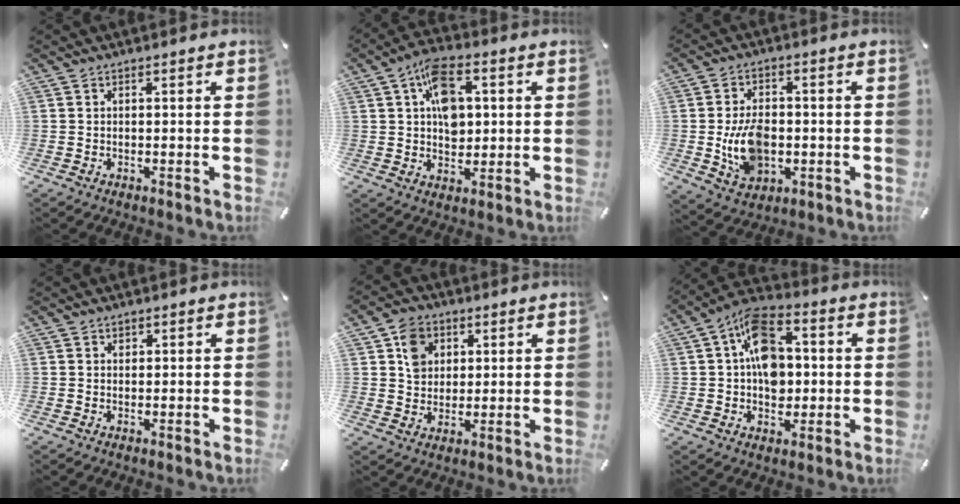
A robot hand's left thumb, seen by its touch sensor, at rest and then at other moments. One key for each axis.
{"total": 9.9, "fx": 2.6, "fy": 6.7, "fz": 6.8, "tx": -0.099, "ty": 0.004, "tz": 0.046}
{"total": 11.2, "fx": -1.5, "fy": 7.9, "fz": 7.8, "tx": -0.146, "ty": -0.002, "tz": -0.025}
{"total": 0.8, "fx": 0.4, "fy": 0.6, "fz": 0.1, "tx": 0.007, "ty": -0.002, "tz": 0.006}
{"total": 7.3, "fx": 2.7, "fy": 6.3, "fz": 2.6, "tx": -0.037, "ty": 0.003, "tz": 0.048}
{"total": 13.0, "fx": 1.4, "fy": 9.2, "fz": 9.1, "tx": -0.157, "ty": 0.004, "tz": 0.025}